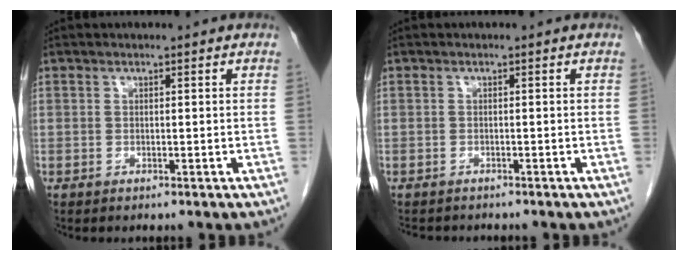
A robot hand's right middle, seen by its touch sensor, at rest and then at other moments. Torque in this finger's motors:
{"motor_torque": [0.01, 0.00, 0.00, 0.00]}